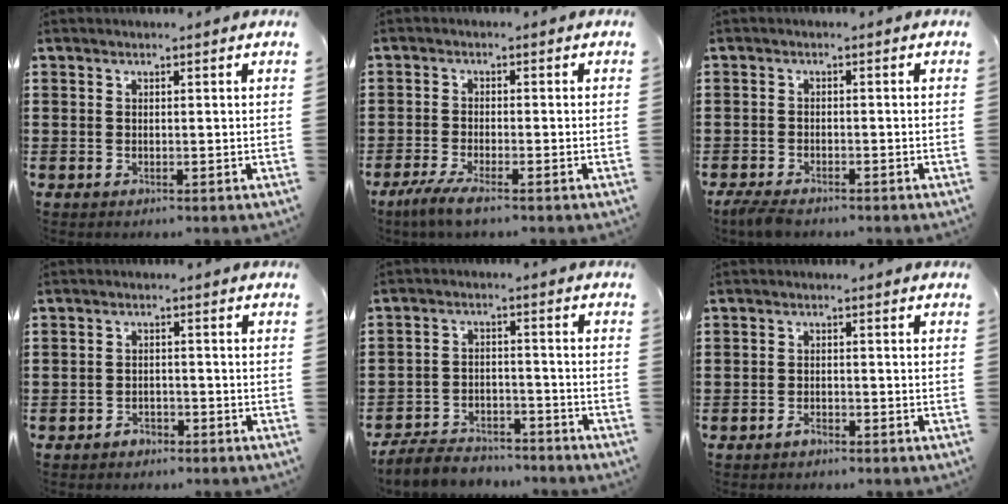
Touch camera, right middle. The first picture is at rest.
{"total": 3.4, "force": [-2.6, 0.0, 2.2], "torque": [-0.051, -0.011, -0.051]}
{"total": 2.2, "force": [-1.9, 0.6, 1.0], "torque": [-0.033, -0.002, -0.042]}
{"total": 1.7, "force": [-1.6, 0.7, 0.1], "torque": [-0.009, -0.001, -0.033]}
{"total": 4.6, "force": [-4.4, 1.1, 0.7], "torque": [-0.028, 0.003, -0.092]}
{"total": 1.4, "force": [-1.2, 0.5, 0.5], "torque": [-0.012, -0.004, -0.022]}